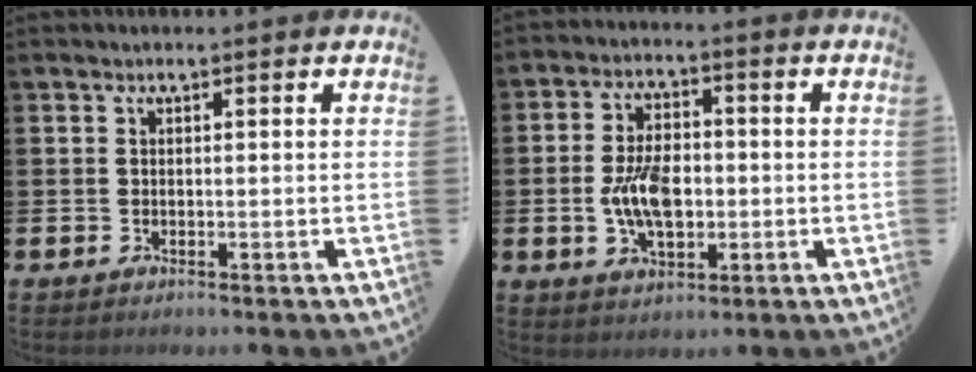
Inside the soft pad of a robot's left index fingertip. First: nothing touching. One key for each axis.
{"total": 7.5, "fx": -1.0, "fy": 4.2, "fz": 6.0, "tx": -0.115, "ty": 0.000, "tz": -0.024}